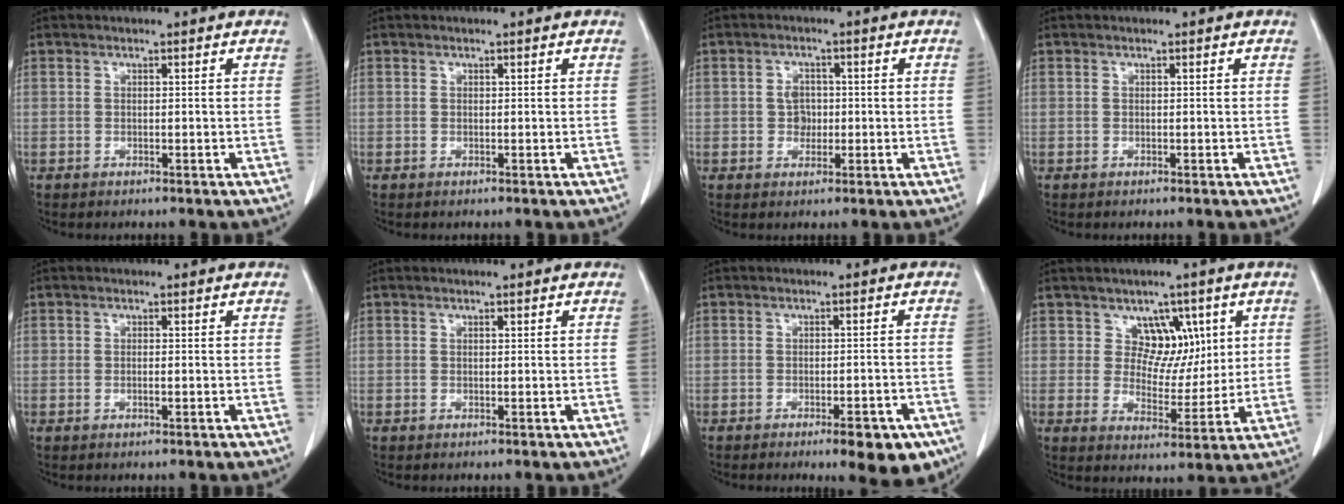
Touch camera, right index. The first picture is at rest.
{"total": 0.0}
{"total": 2.8, "force": [-0.1, 2.3, 1.6], "torque": [-0.022, 0.006, -0.001]}
{"total": 0.0}
{"total": 0.8, "force": [-0.2, 0.2, 0.7], "torque": [-0.012, 0.000, -0.002]}
{"total": 0.0}
{"total": 6.9, "force": [-4.3, 1.9, 5.1], "torque": [-0.047, -0.005, -0.053]}
{"total": 6.6, "force": [3.0, 4.8, 3.3], "torque": [-0.036, 0.007, 0.050]}